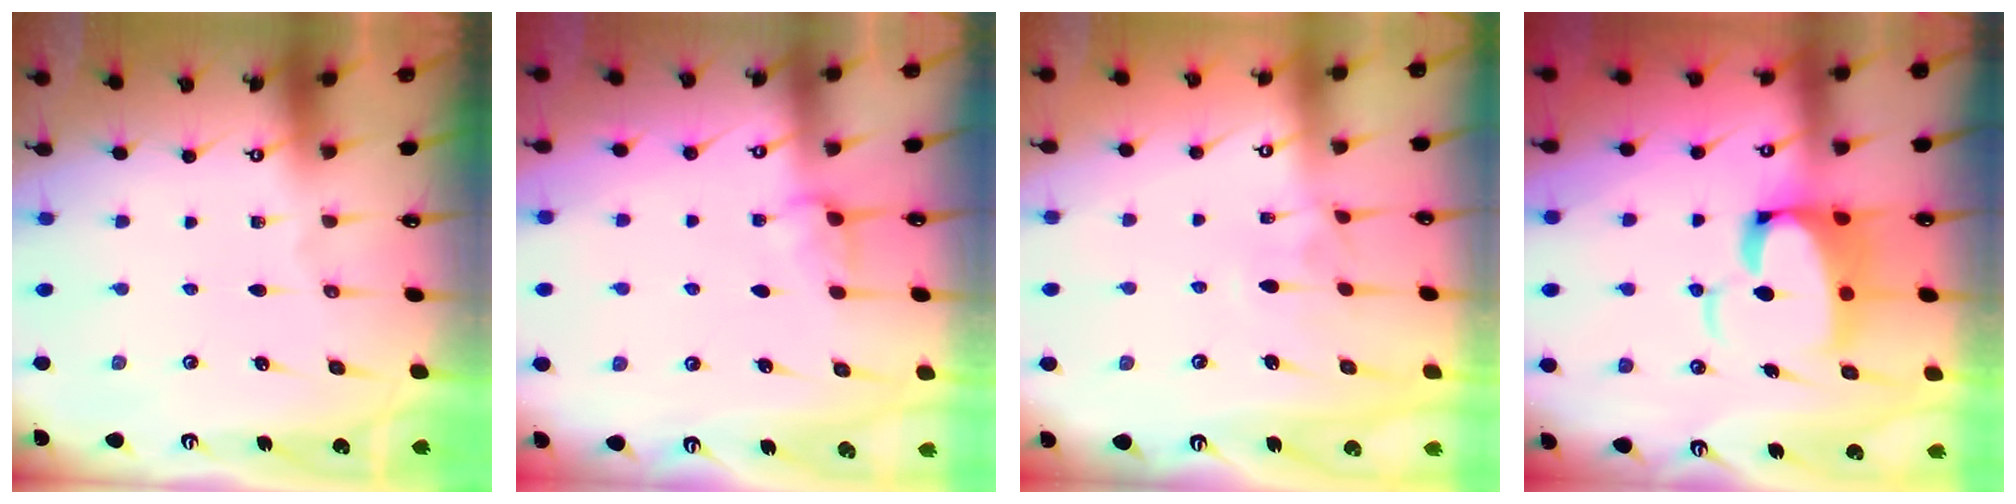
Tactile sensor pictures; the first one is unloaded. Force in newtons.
{"total": 2.7, "press": 2.6, "slide": 0.6}
{"total": 2.6, "press": 2.5, "slide": 0.7}
{"total": 9.3, "press": 9.3, "slide": 1.2}